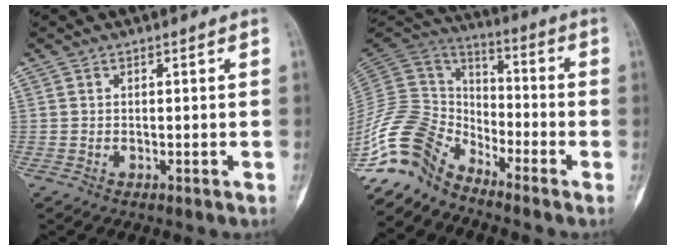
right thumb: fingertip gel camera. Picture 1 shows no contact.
{"total": 13.6, "force": [-10.6, 7.0, 4.9], "torque": [-0.097, 0.095, -0.219]}